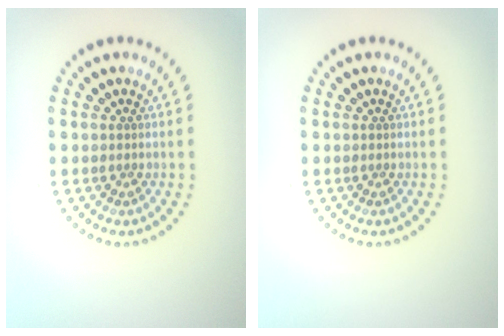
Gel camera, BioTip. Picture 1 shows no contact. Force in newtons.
{"total": 0.0}